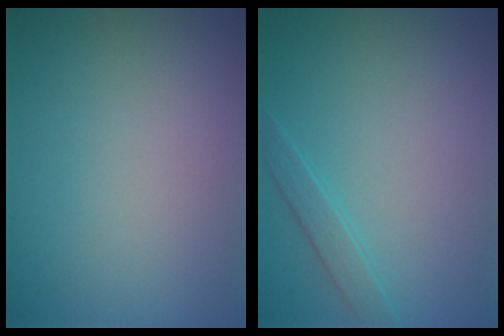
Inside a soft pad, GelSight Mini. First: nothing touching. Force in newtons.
{"total": 1.4, "press": 1.4, "slide": 0.1}